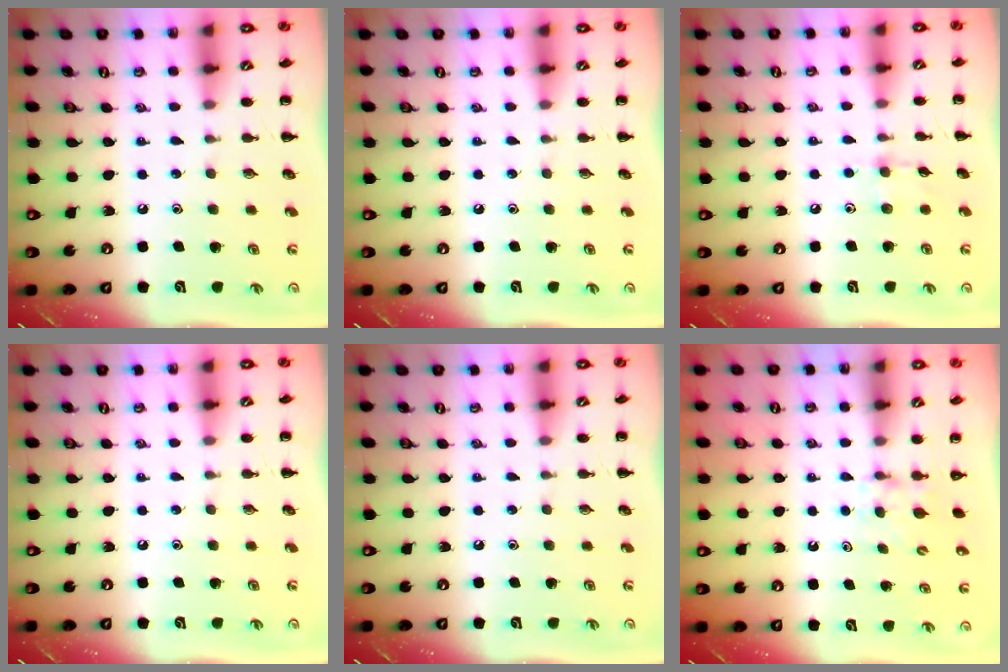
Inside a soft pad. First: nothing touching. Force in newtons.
{"total": 0.0}
{"total": 4.0, "press": 3.7, "slide": 1.4}
{"total": 0.0}
{"total": 0.0}
{"total": 3.3, "press": 3.0, "slide": 1.3}